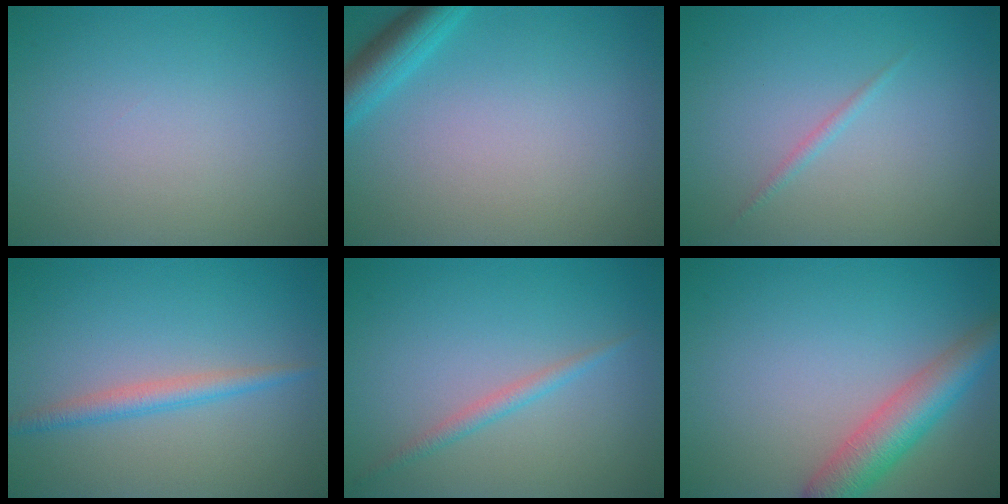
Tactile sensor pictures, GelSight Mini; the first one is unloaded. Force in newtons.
{"total": 3.3, "press": 3.3, "slide": 0.2}
{"total": 0.7, "press": 0.7, "slide": 0.1}
{"total": 2.1, "press": 2.1, "slide": 0.0}
{"total": 1.4, "press": 1.4, "slide": 0.1}
{"total": 5.1, "press": 5.1, "slide": 0.2}